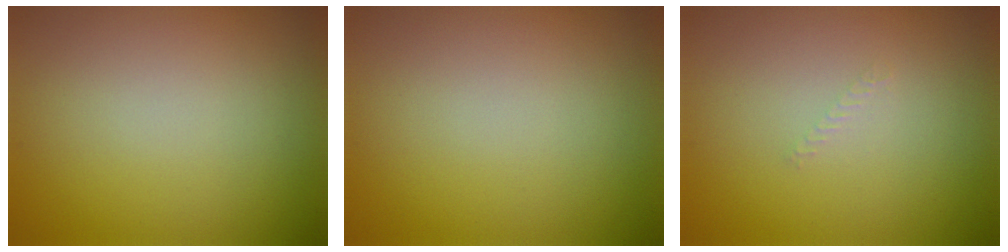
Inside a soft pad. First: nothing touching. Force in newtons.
{"total": 0.0}
{"total": 0.6, "press": 0.6, "slide": 0.1}